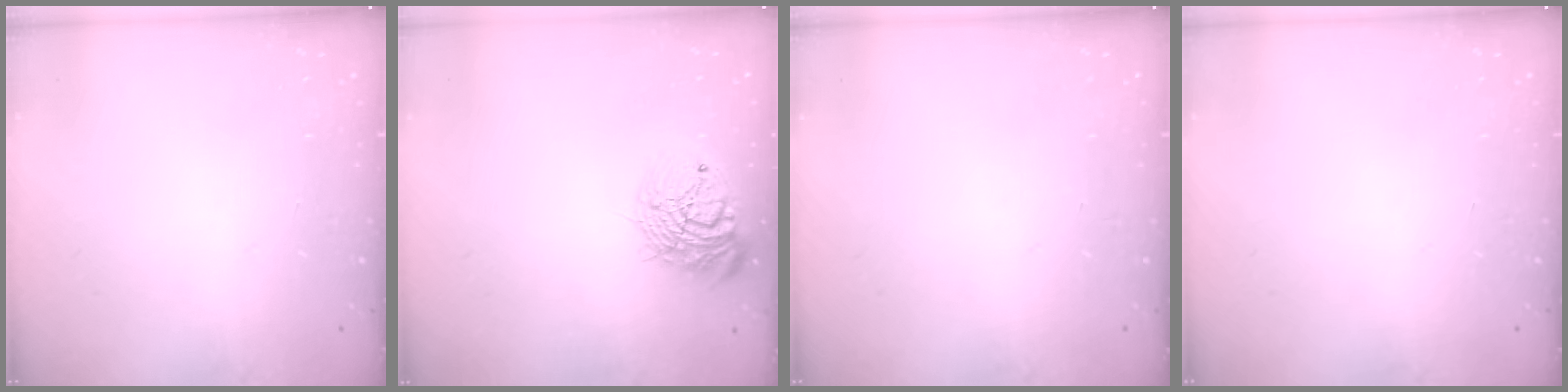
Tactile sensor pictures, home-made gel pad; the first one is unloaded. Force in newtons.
{"total": 15.5, "press": 15.4, "slide": 1.4}
{"total": 0.0}
{"total": 0.0}